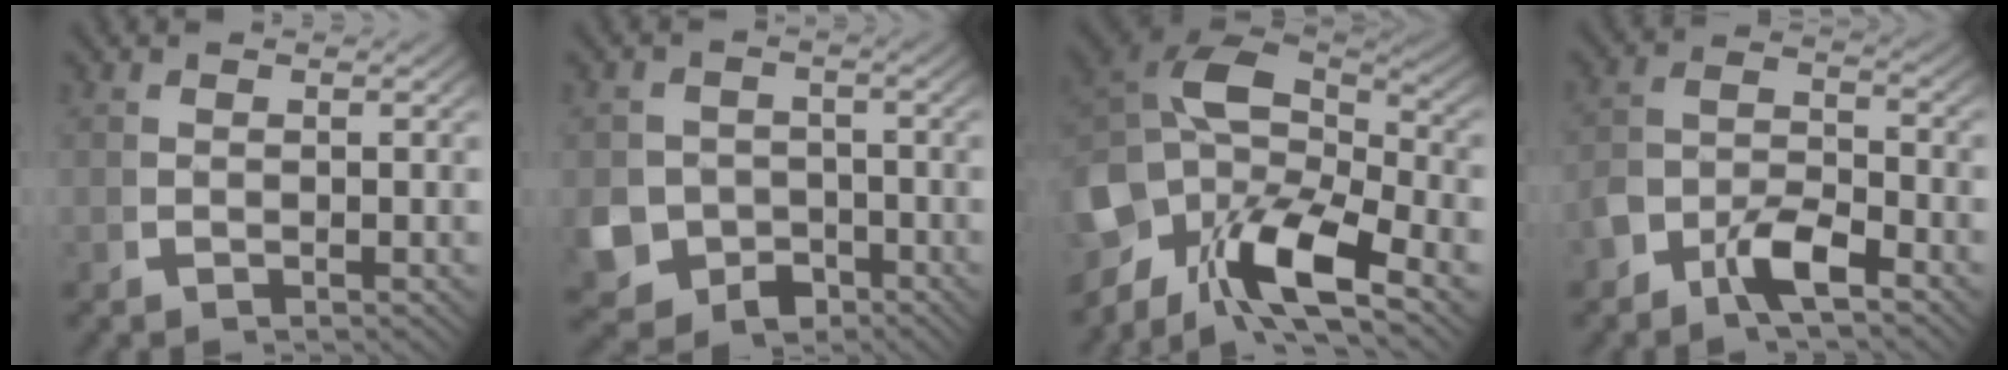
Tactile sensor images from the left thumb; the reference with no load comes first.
{"total": 8.3, "force": [-3.7, 6.6, 3.2], "torque": [-0.075, -0.040, -0.051]}
{"total": 16.2, "force": [-0.2, 11.2, 11.7], "torque": [-0.270, -0.058, 0.011]}
{"total": 4.4, "force": [-1.9, 2.7, 2.8], "torque": [-0.066, -0.017, -0.037]}